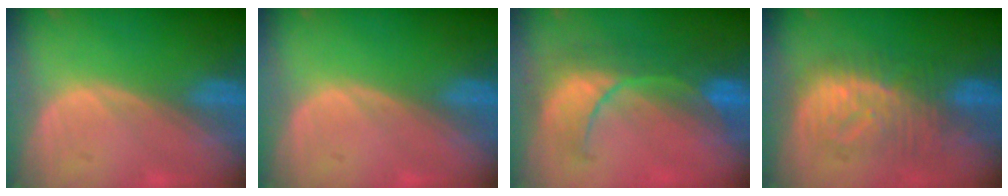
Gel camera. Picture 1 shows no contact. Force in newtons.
{"total": 0.0}
{"total": 8.3, "press": 8.3, "slide": 0.7}
{"total": 8.5, "press": 8.5, "slide": 0.2}